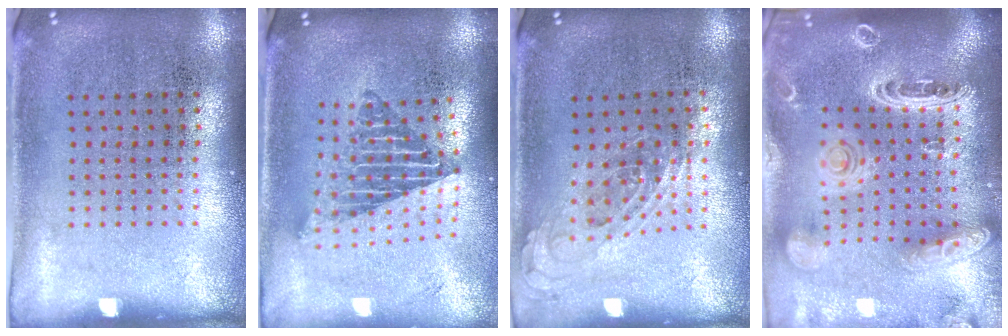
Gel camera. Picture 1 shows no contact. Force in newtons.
{"total": 2.0, "press": 1.6, "slide": 1.3}
{"total": 0.8, "press": 0.7, "slide": 0.3}
{"total": 3.1, "press": 2.5, "slide": 1.8}